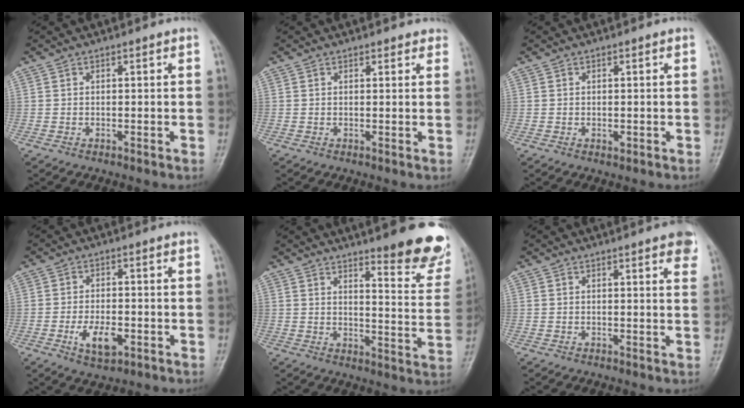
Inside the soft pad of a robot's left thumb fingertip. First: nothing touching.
{"total": 2.2, "force": [2.0, 0.9, 0.4], "torque": [0.014, -0.006, 0.013]}
{"total": 1.0, "force": [-0.1, 0.6, 0.9], "torque": [-0.011, 0.000, 0.000]}
{"total": 5.8, "force": [-2.1, 2.9, 4.6], "torque": [-0.077, 0.004, -0.031]}
{"total": 15.3, "force": [11.5, 3.1, 9.6], "torque": [-0.081, -0.084, 0.141]}
{"total": 4.8, "force": [3.1, 0.9, 3.5], "torque": [-0.031, -0.003, 0.030]}